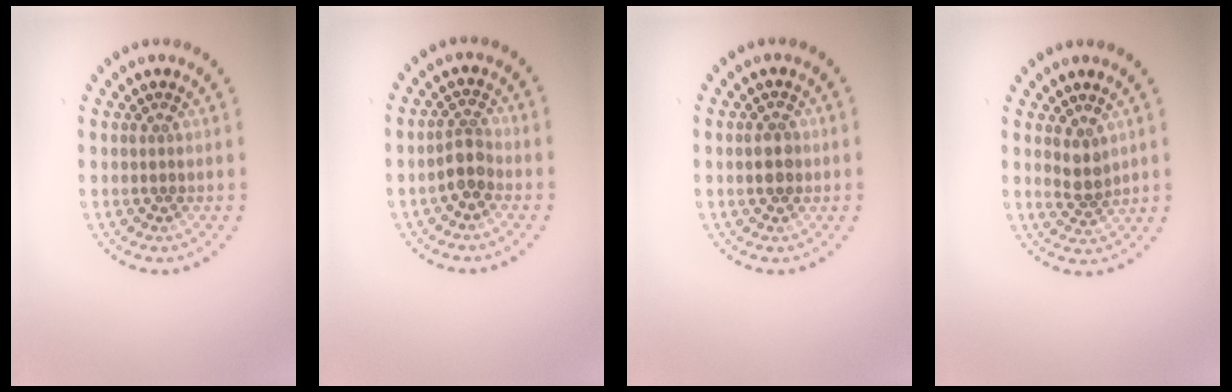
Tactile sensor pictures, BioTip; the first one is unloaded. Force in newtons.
{"total": 2.1, "press": 1.8, "slide": 1.2}
{"total": 1.8, "press": 1.7, "slide": 0.3}
{"total": 2.1, "press": 1.6, "slide": 1.3}